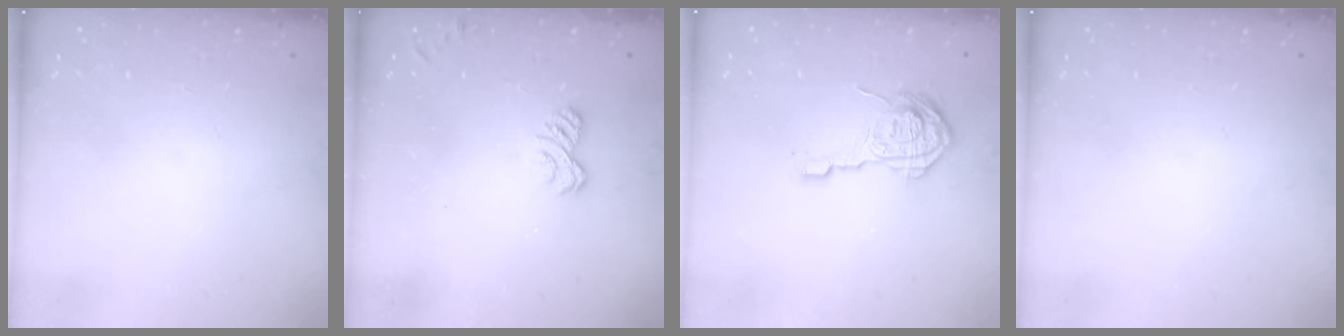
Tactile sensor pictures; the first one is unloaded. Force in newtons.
{"total": 3.4, "press": 3.2, "slide": 1.1}
{"total": 14.0, "press": 14.0, "slide": 0.6}
{"total": 0.0}